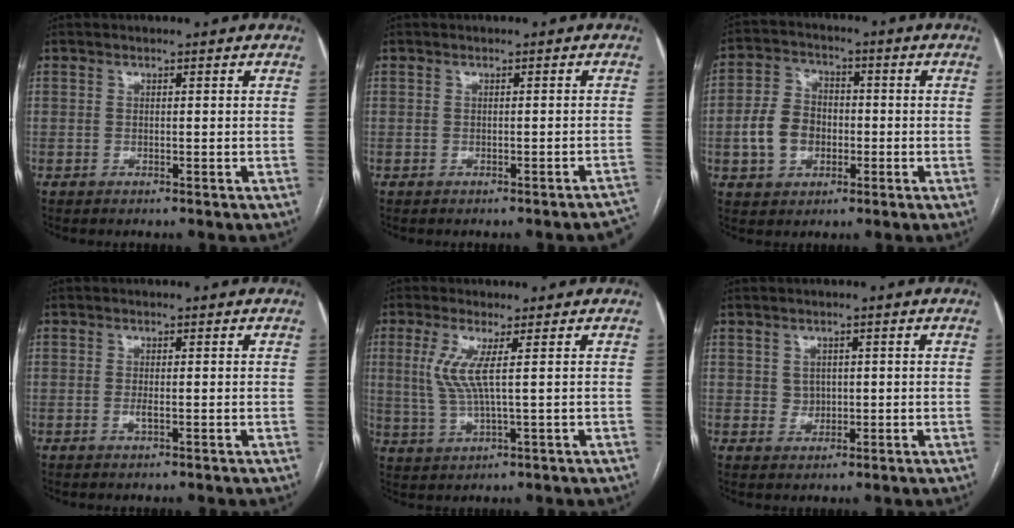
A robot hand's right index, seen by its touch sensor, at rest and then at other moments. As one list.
[{"total": 3.3, "force": [-3.1, 0.2, 1.1], "torque": [0.007, -0.007, -0.031]}, {"total": 8.2, "force": [-1.5, 6.2, 5.1], "torque": [-0.116, 0.023, -0.025]}, {"total": 0.9, "force": [-0.2, 0.1, 0.8], "torque": [-0.019, -0.002, -0.003]}, {"total": 5.3, "force": [1.5, -0.1, 5.1], "torque": [-0.119, 0.000, 0.036]}, {"total": 2.1, "force": [0.5, 1.9, 0.7], "torque": [-0.008, -0.001, 0.012]}]